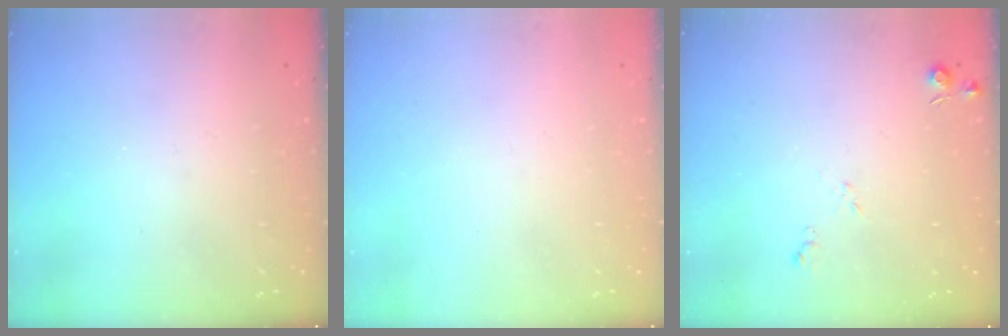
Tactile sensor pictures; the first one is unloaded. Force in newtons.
{"total": 0.0}
{"total": 5.4, "press": 5.4, "slide": 0.8}